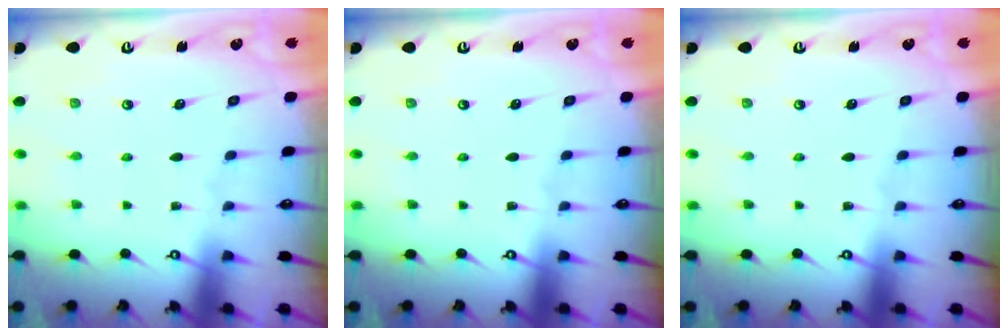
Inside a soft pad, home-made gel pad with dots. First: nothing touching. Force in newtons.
{"total": 0.0}
{"total": 0.0}